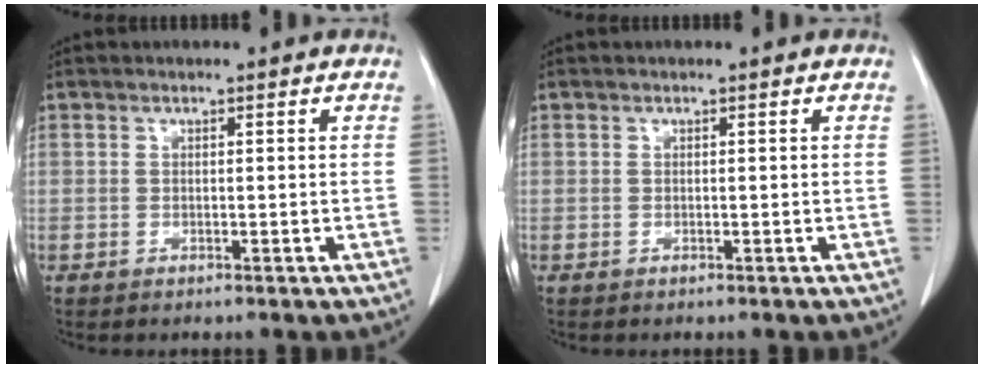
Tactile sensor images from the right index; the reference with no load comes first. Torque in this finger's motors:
{"motor_torque": [0.00, 0.00, 0.00, 0.00]}